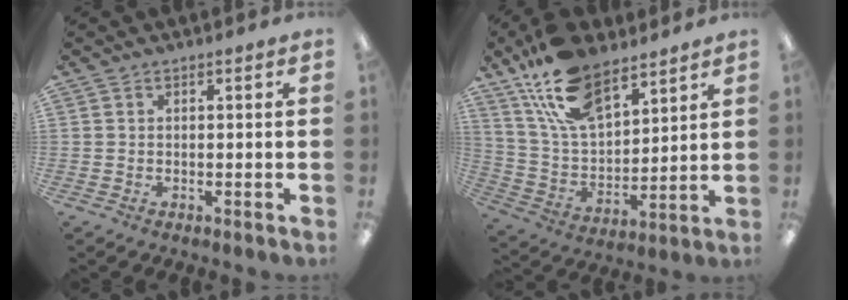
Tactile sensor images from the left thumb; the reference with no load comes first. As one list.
[{"total": 19.0, "force": [12.7, 9.3, 10.7], "torque": [-0.214, -0.051, 0.233]}]